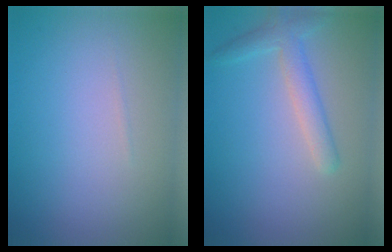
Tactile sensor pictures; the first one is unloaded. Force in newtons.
{"total": 2.6, "press": 2.6, "slide": 0.1}